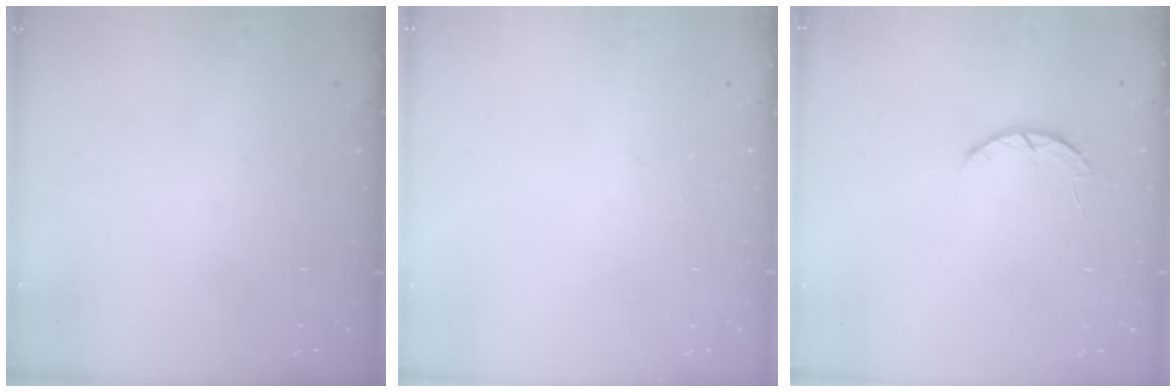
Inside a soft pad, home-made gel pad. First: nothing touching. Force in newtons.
{"total": 0.0}
{"total": 2.6, "press": 2.5, "slide": 0.4}